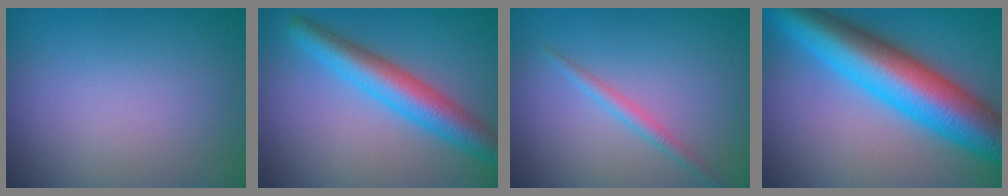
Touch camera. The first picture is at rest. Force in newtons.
{"total": 5.4, "press": 5.4, "slide": 0.2}
{"total": 1.5, "press": 1.5, "slide": 0.0}
{"total": 12.3, "press": 12.3, "slide": 0.2}